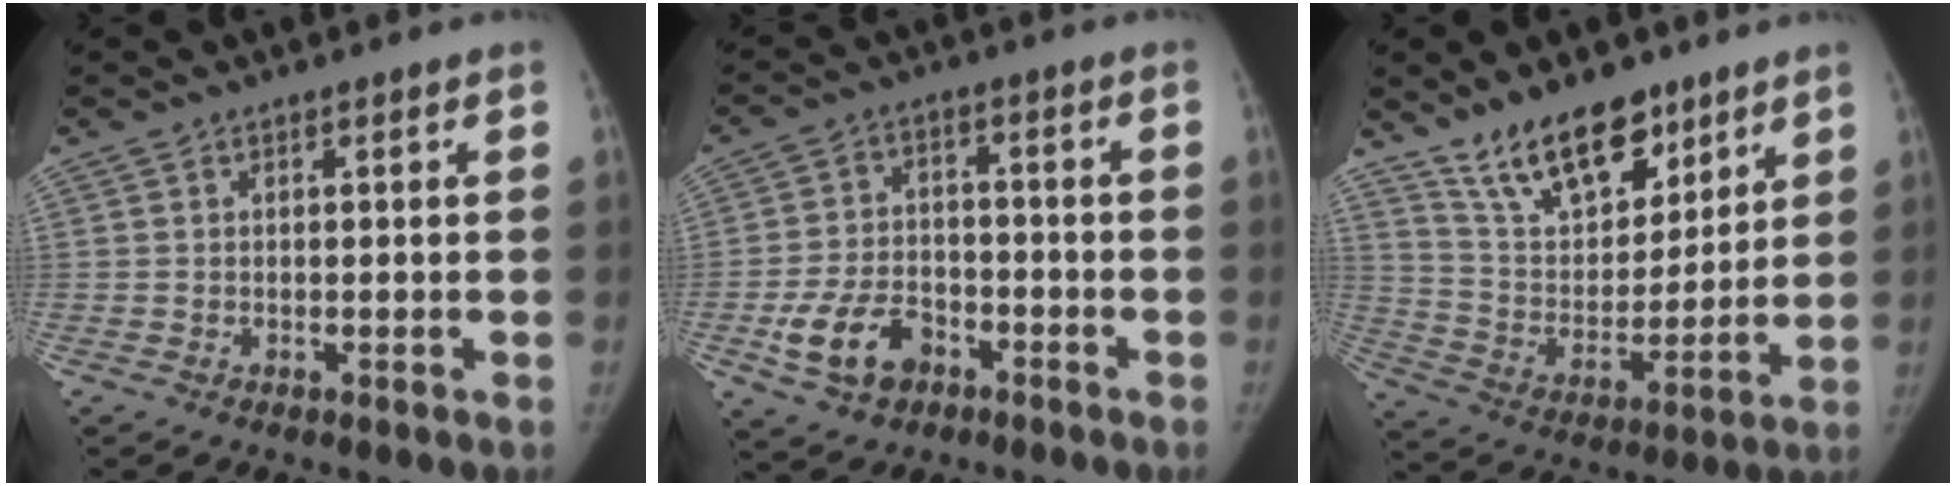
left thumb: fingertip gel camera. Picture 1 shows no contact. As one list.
[{"total": 10.1, "force": [-4.6, 6.9, 5.7], "torque": [-0.093, 0.025, -0.076]}, {"total": 16.4, "force": [11.8, 7.9, 8.1], "torque": [-0.085, -0.069, 0.217]}]